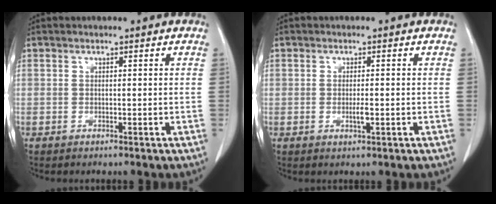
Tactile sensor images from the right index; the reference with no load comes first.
{"total": 1.7, "force": [-0.4, 0.3, 1.7], "torque": [-0.034, -0.003, -0.005]}